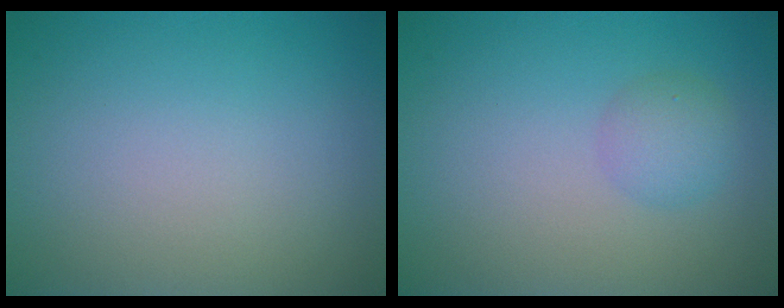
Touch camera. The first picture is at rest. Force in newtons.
{"total": 1.9, "press": 1.9, "slide": 0.0}